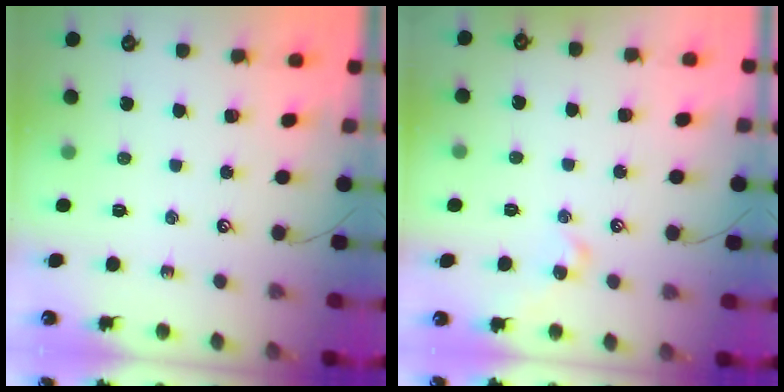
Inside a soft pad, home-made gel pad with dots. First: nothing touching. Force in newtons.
{"total": 2.1, "press": 2.0, "slide": 0.6}